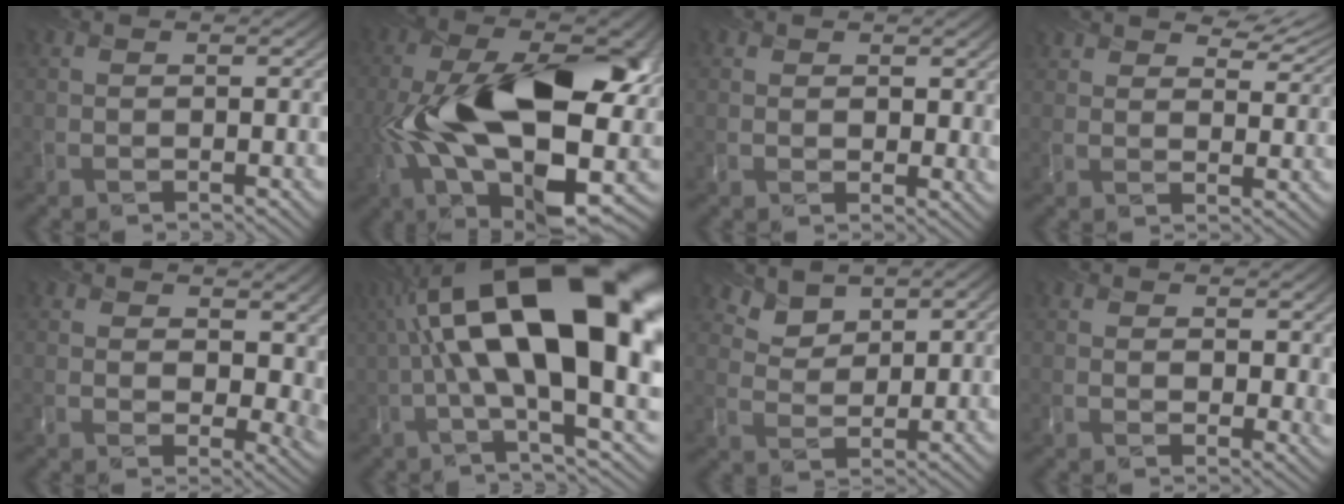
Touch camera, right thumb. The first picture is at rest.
{"total": 18.0, "force": [-1.8, 8.8, 15.6], "torque": [-0.292, 0.005, -0.033]}
{"total": 3.2, "force": [0.9, 2.2, 2.1], "torque": [-0.031, -0.007, 0.026]}
{"total": 5.4, "force": [4.4, 1.9, 2.5], "torque": [-0.038, -0.003, 0.080]}
{"total": 9.9, "force": [2.0, 6.9, 6.8], "torque": [-0.088, -0.021, 0.057]}
{"total": 20.7, "force": [3.2, 7.5, 19.1], "torque": [-0.326, 0.016, 0.055]}
{"total": 3.7, "force": [3.0, 2.0, 1.1], "torque": [-0.029, -0.013, 0.068]}
{"total": 4.8, "force": [1.1, 3.3, 3.3], "torque": [-0.042, -0.009, 0.032]}